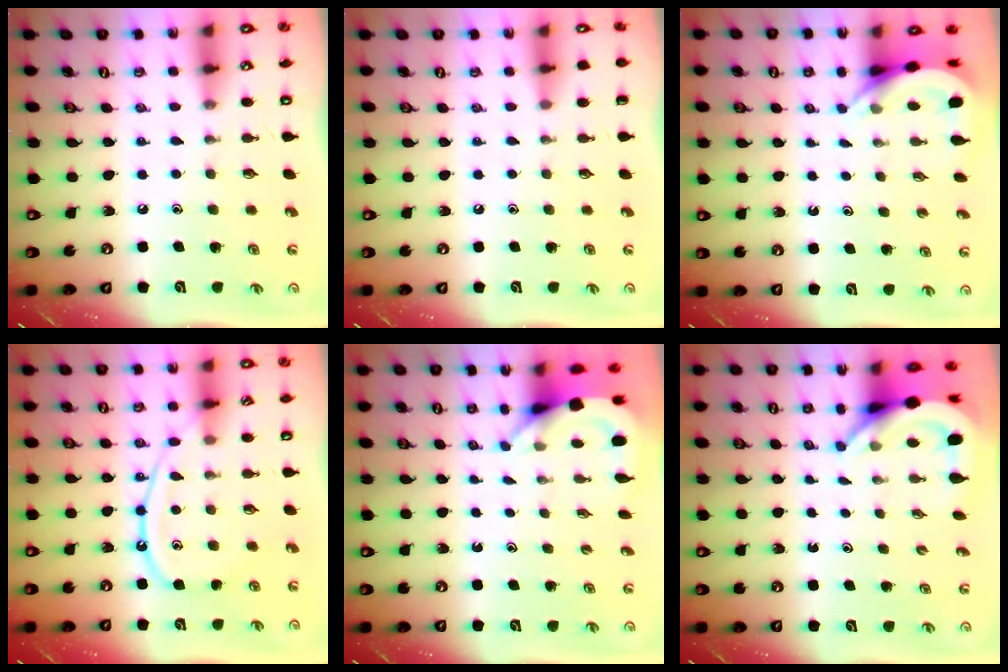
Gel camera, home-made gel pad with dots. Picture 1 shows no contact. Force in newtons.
{"total": 0.0}
{"total": 5.1, "press": 5.1, "slide": 0.2}
{"total": 11.6, "press": 11.5, "slide": 1.2}
{"total": 3.6, "press": 3.6, "slide": 0.2}
{"total": 5.6, "press": 5.6, "slide": 0.7}